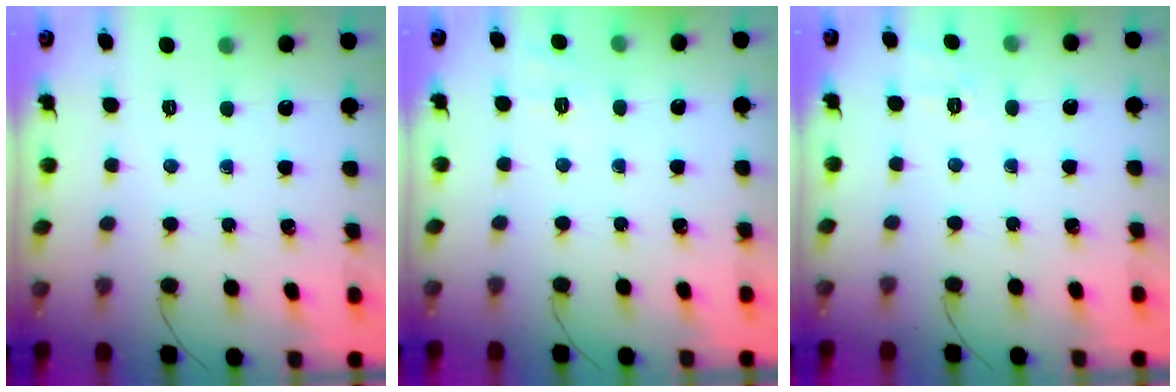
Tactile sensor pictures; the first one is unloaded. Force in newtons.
{"total": 4.8, "press": 4.4, "slide": 1.9}
{"total": 7.2, "press": 7.0, "slide": 1.9}